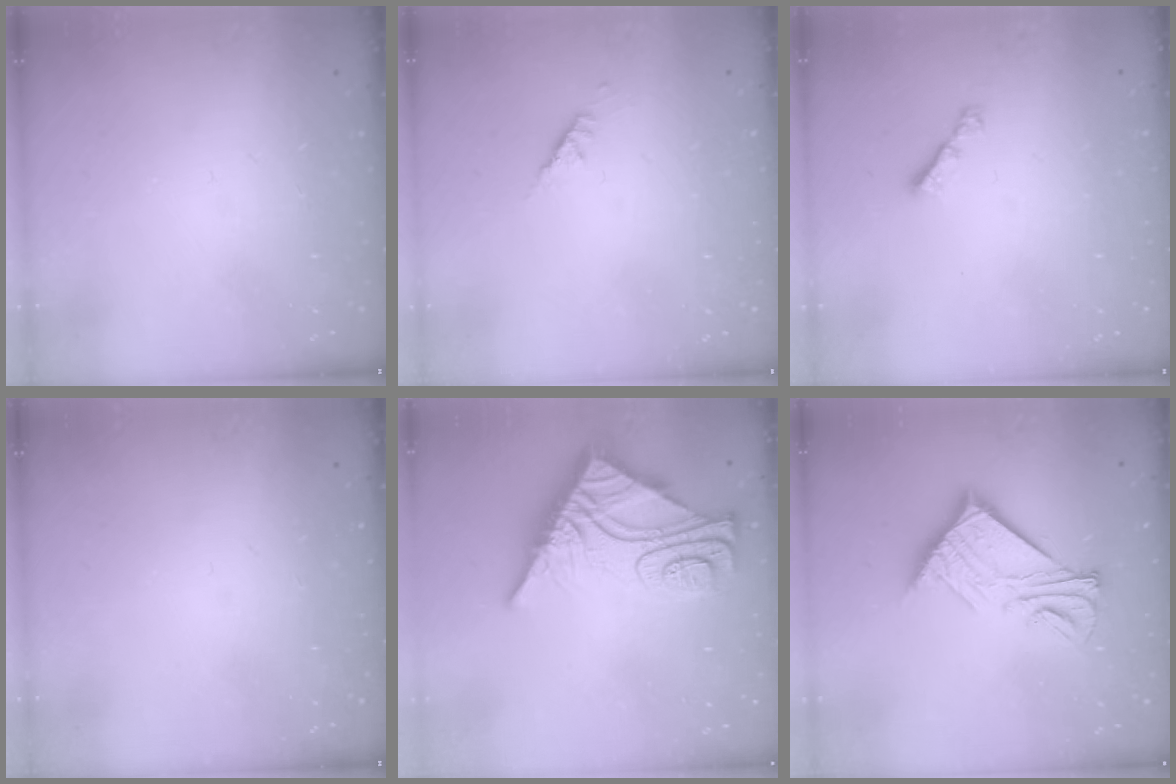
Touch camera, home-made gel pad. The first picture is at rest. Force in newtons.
{"total": 2.5, "press": 2.4, "slide": 0.7}
{"total": 2.8, "press": 2.8, "slide": 0.7}
{"total": 0.0}
{"total": 18.8, "press": 18.7, "slide": 1.5}
{"total": 14.7, "press": 14.7, "slide": 0.4}